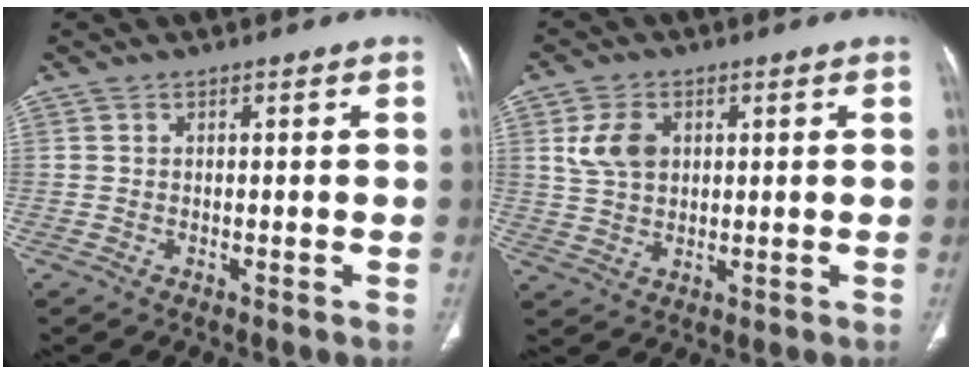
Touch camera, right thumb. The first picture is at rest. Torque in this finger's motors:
{"motor_torque": [-0.17, 0.10, 0.09, -0.09, 0.01]}